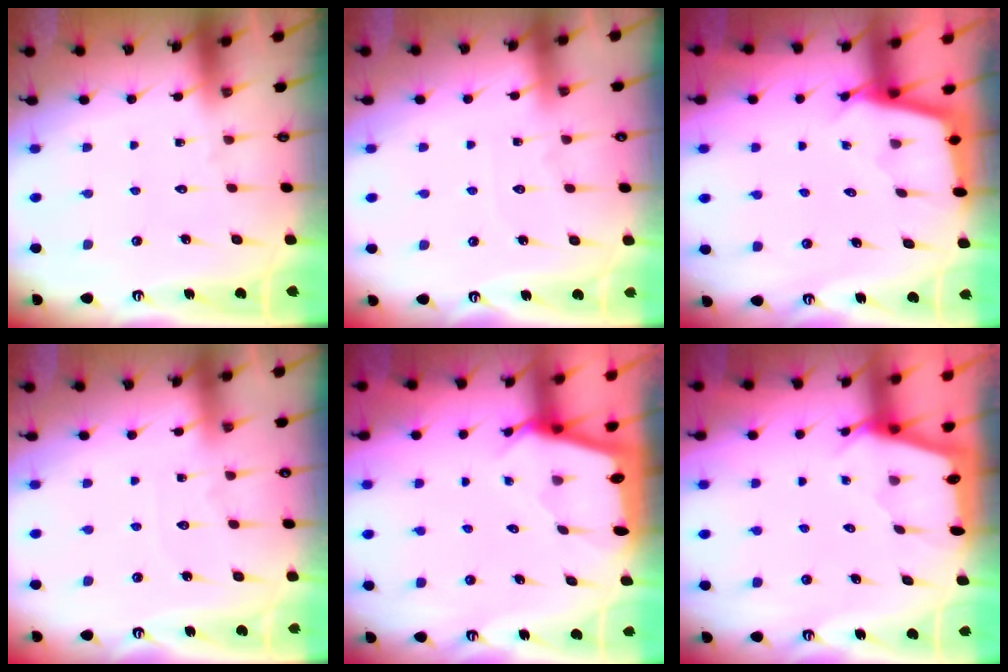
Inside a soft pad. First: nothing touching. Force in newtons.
{"total": 2.7, "press": 2.7, "slide": 0.4}
{"total": 2.5, "press": 2.5, "slide": 0.1}
{"total": 2.7, "press": 2.7, "slide": 0.4}
{"total": 2.1, "press": 2.1, "slide": 0.1}
{"total": 2.3, "press": 2.3, "slide": 0.3}